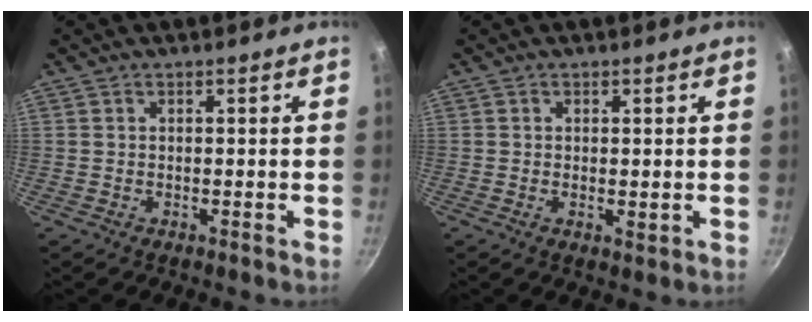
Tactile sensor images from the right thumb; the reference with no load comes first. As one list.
[{"total": 1.4, "force": [0.1, 0.8, 1.2], "torque": [-0.019, -0.004, 0.001]}]